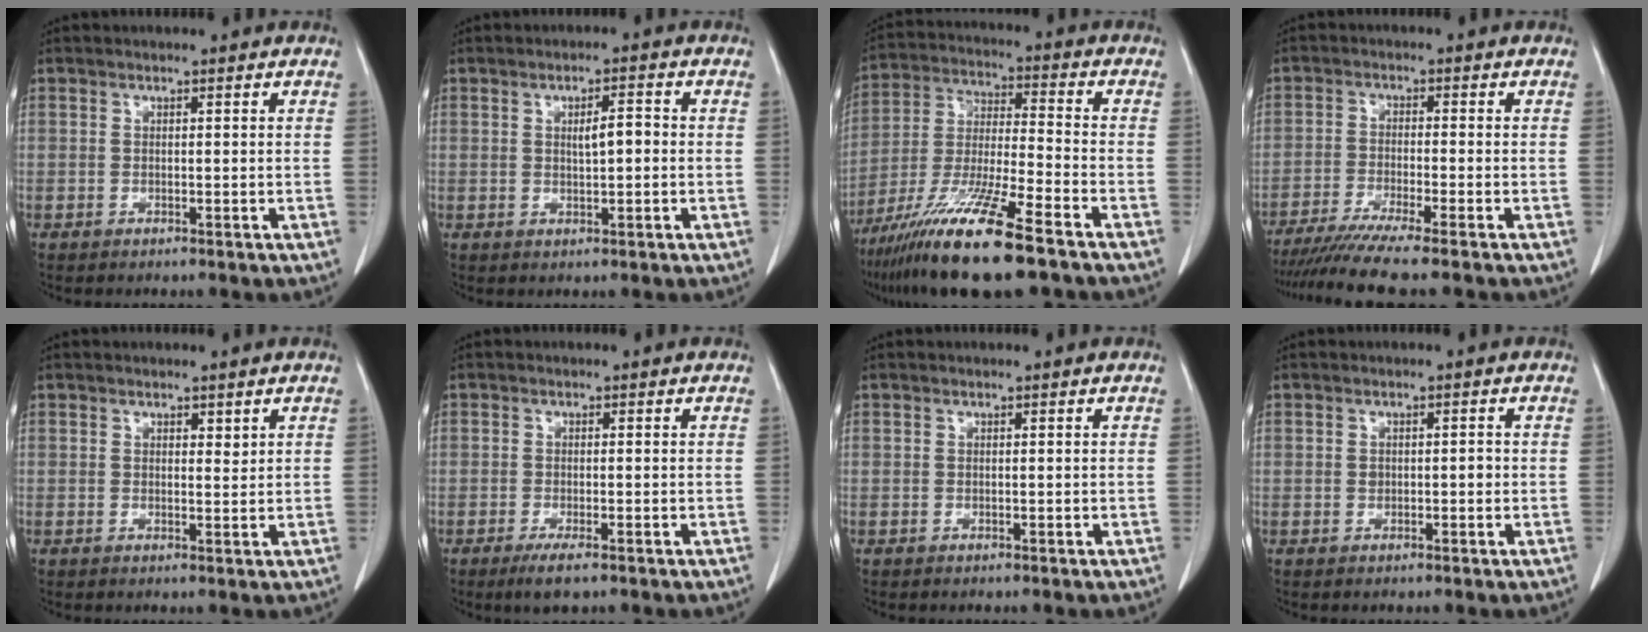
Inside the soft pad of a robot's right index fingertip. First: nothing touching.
{"total": 3.1, "force": [0.1, 0.7, 3.0], "torque": [-0.050, 0.004, 0.003]}
{"total": 16.2, "force": [-10.8, 0.4, 12.1], "torque": [-0.250, -0.047, -0.202]}
{"total": 9.3, "force": [-7.8, -1.4, 5.0], "torque": [-0.068, -0.028, -0.125]}
{"total": 1.2, "force": [0.8, 0.5, 0.7], "torque": [-0.008, -0.007, 0.012]}
{"total": 3.1, "force": [-2.0, 0.5, 2.3], "torque": [-0.044, -0.007, -0.033]}
{"total": 0.0}
{"total": 1.6, "force": [-0.1, 1.0, 1.3], "torque": [-0.021, 0.007, 0.003]}